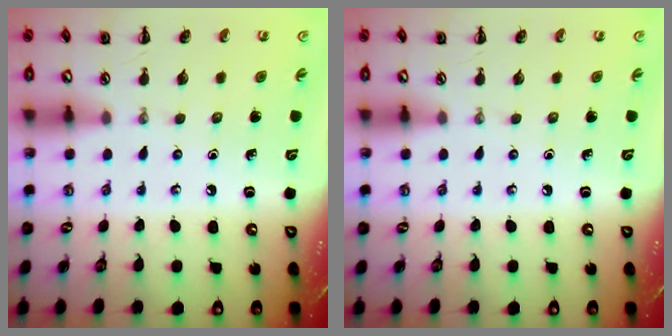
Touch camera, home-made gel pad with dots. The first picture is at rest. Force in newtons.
{"total": 0.0}